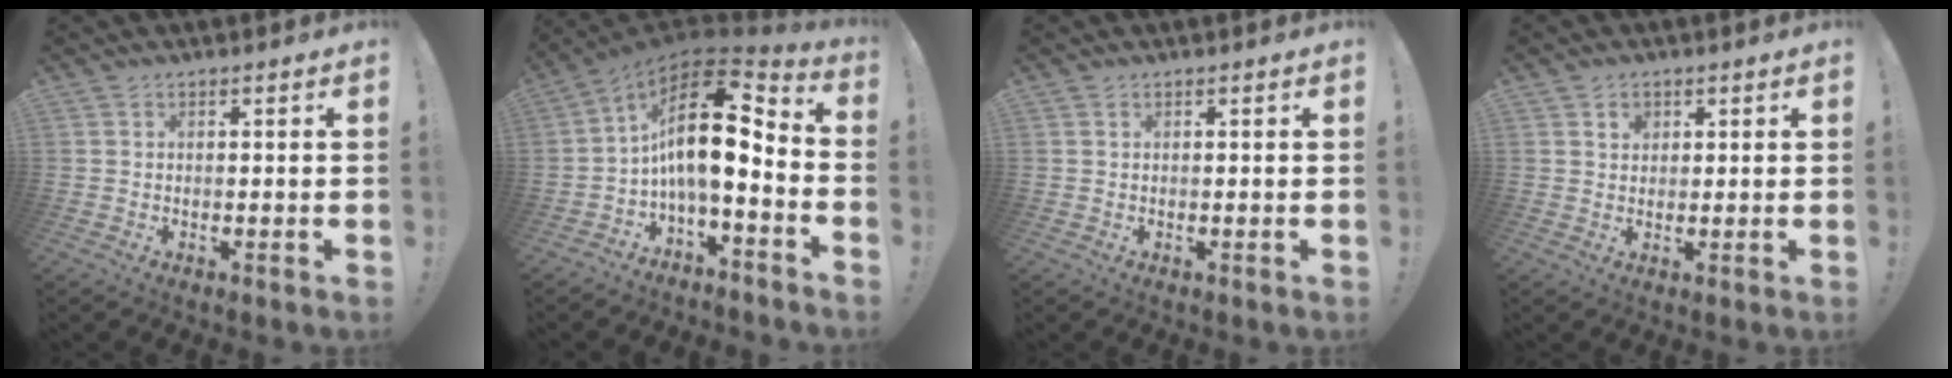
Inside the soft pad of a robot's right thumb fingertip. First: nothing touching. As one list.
[{"total": 17.1, "force": [1.9, 7.5, 15.3], "torque": [-0.270, -0.011, 0.032]}, {"total": 0.0}, {"total": 2.4, "force": [1.2, 1.9, 0.7], "torque": [0.003, -0.007, 0.019]}]